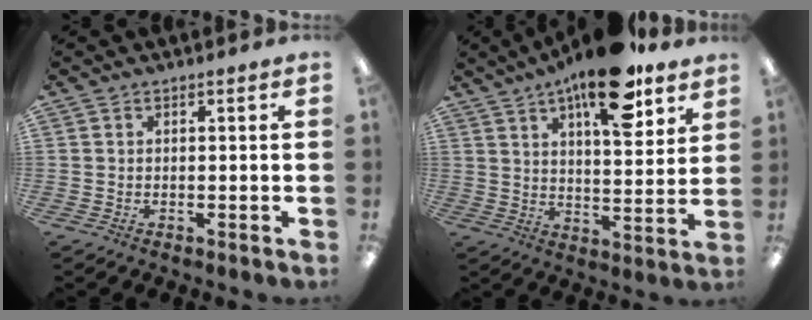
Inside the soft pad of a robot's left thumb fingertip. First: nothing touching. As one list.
[{"total": 16.8, "force": [11.0, 6.0, 11.2], "torque": [-0.160, -0.055, 0.176]}]